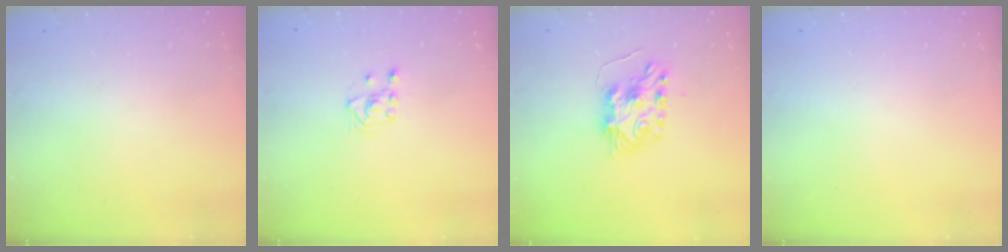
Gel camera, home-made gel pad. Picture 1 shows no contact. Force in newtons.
{"total": 2.1, "press": 2.0, "slide": 0.8}
{"total": 8.1, "press": 8.1, "slide": 0.5}
{"total": 0.0}